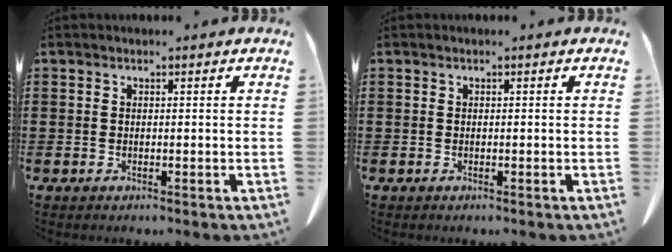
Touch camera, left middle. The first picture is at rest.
{"total": 0.0}